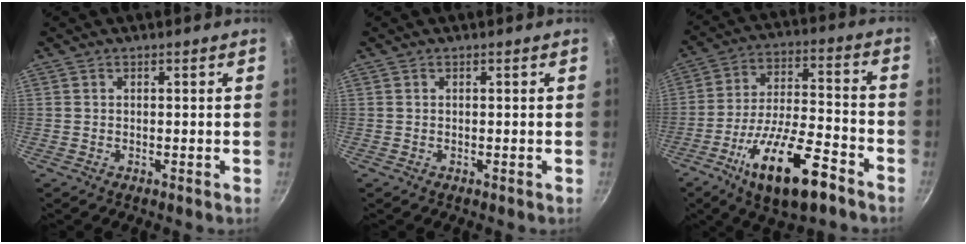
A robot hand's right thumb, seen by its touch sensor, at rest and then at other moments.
{"total": 0.0}
{"total": 18.2, "force": [-9.9, 6.2, 13.9], "torque": [-0.234, 0.043, -0.170]}